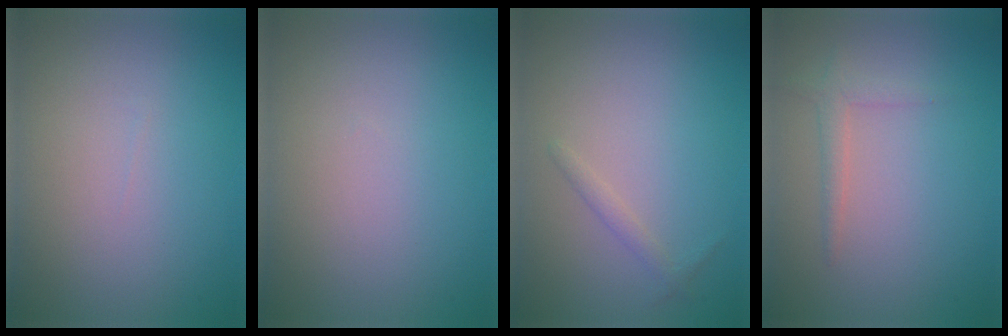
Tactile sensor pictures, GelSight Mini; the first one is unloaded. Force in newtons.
{"total": 0.0}
{"total": 0.9, "press": 0.9, "slide": 0.1}
{"total": 1.4, "press": 1.4, "slide": 0.1}